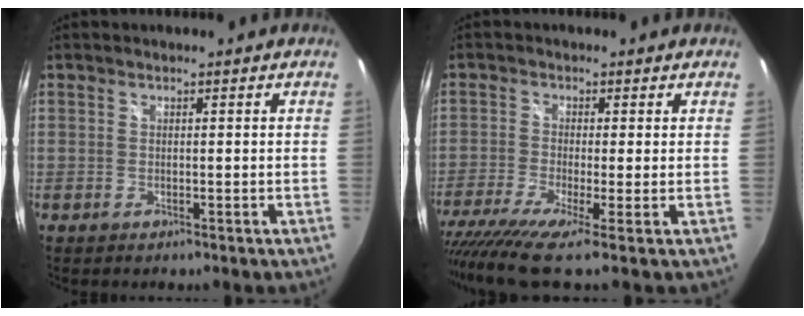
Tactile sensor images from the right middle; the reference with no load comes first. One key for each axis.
{"total": 10.5, "fx": -7.2, "fy": 0.1, "fz": 7.7, "tx": -0.173, "ty": -0.054, "tz": -0.134}